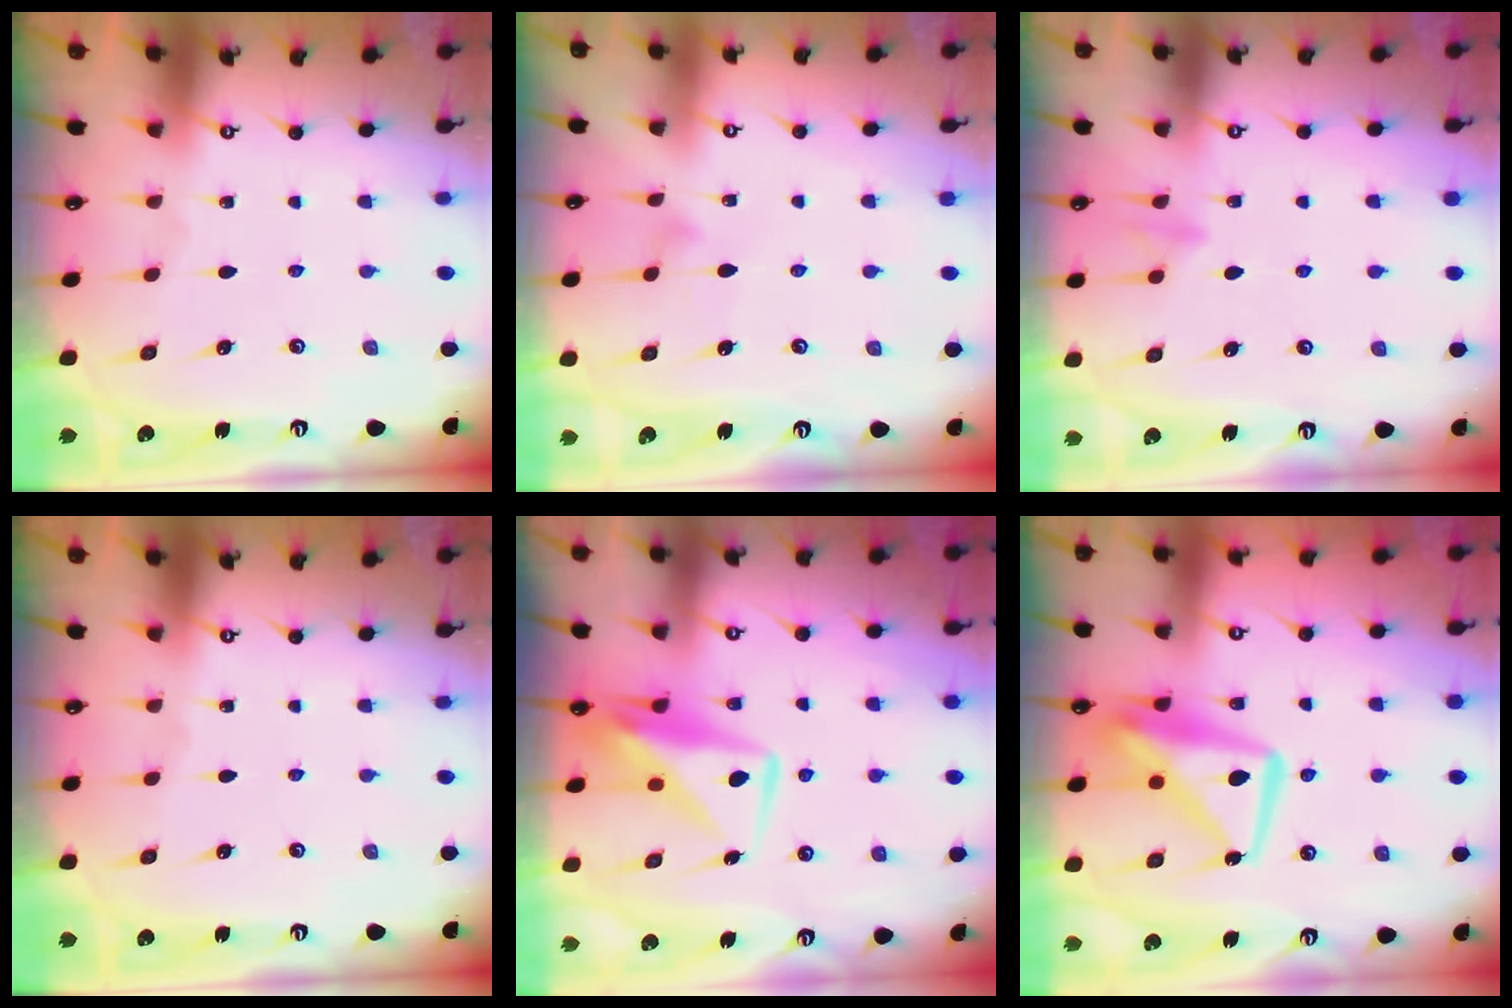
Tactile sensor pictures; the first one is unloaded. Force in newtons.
{"total": 4.6, "press": 4.6, "slide": 0.3}
{"total": 8.3, "press": 8.2, "slide": 1.3}
{"total": 0.0}
{"total": 10.4, "press": 10.3, "slide": 0.7}
{"total": 12.8, "press": 12.7, "slide": 1.7}